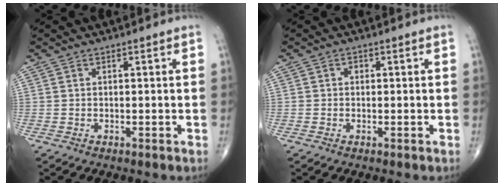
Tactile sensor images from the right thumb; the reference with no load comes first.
{"total": 1.0, "force": [0.1, 0.9, 0.5], "torque": [-0.003, 0.003, 0.000]}